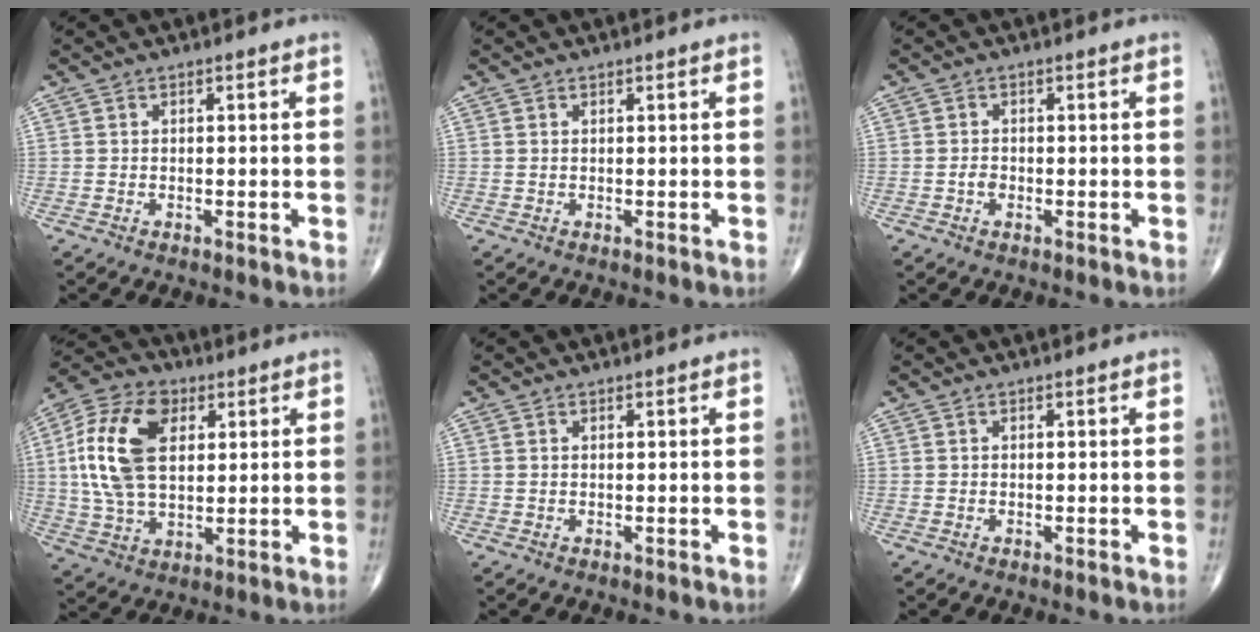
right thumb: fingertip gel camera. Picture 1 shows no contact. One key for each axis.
{"total": 0.0}
{"total": 1.0, "fx": -0.5, "fy": 0.8, "fz": 0.5, "tx": -0.004, "ty": 0.007, "tz": -0.010}
{"total": 17.1, "fx": 3.8, "fy": 10.4, "fz": 13.1, "tx": -0.250, "ty": 0.006, "tz": 0.066}
{"total": 0.0}
{"total": 0.0}